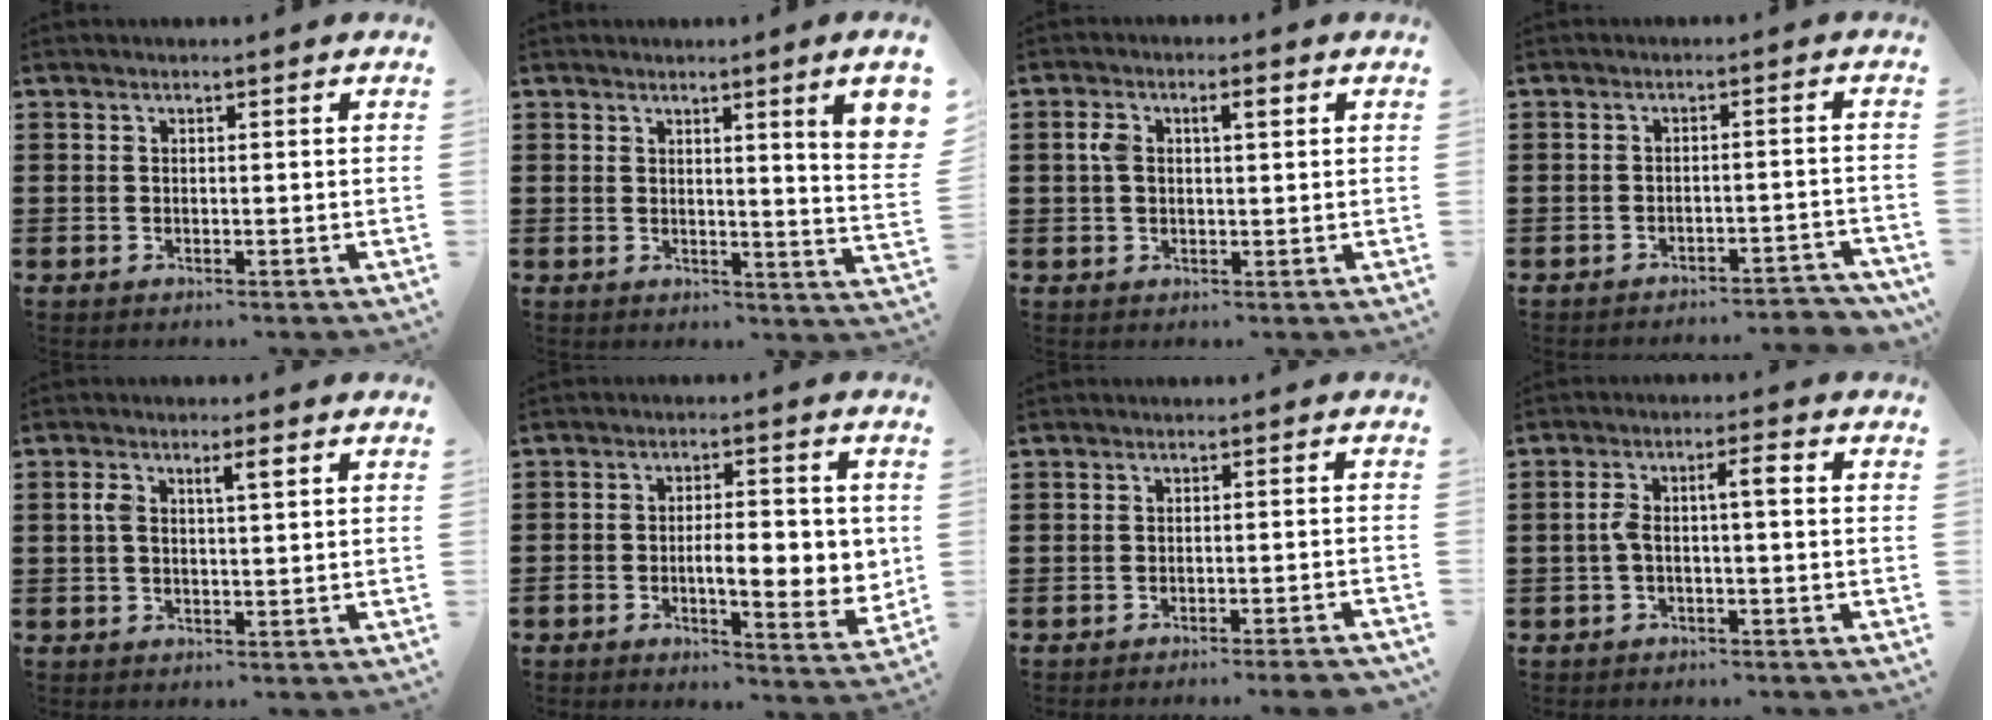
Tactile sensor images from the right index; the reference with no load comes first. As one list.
[{"total": 5.4, "force": [2.6, -0.1, 4.8], "torque": [-0.081, -0.013, 0.039]}, {"total": 3.5, "force": [0.9, 1.5, 3.1], "torque": [-0.056, 0.008, 0.010]}, {"total": 2.8, "force": [-2.8, 0.0, 0.7], "torque": [-0.016, 0.000, -0.058]}, {"total": 3.3, "force": [1.0, 1.0, 3.0], "torque": [-0.054, 0.003, 0.013]}, {"total": 7.8, "force": [-0.9, 3.0, 7.1], "torque": [-0.102, 0.000, -0.021]}, {"total": 2.0, "force": [-1.7, -0.4, 0.8], "torque": [-0.013, -0.001, -0.034]}, {"total": 3.7, "force": [-0.3, 0.7, 3.6], "torque": [-0.075, 0.006, -0.013]}]